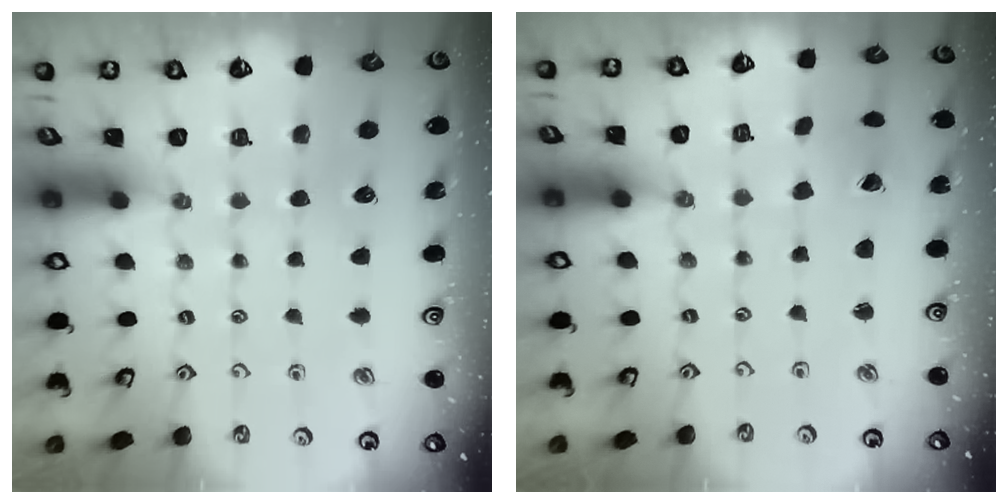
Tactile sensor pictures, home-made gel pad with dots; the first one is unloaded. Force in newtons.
{"total": 1.6, "press": 1.5, "slide": 0.4}